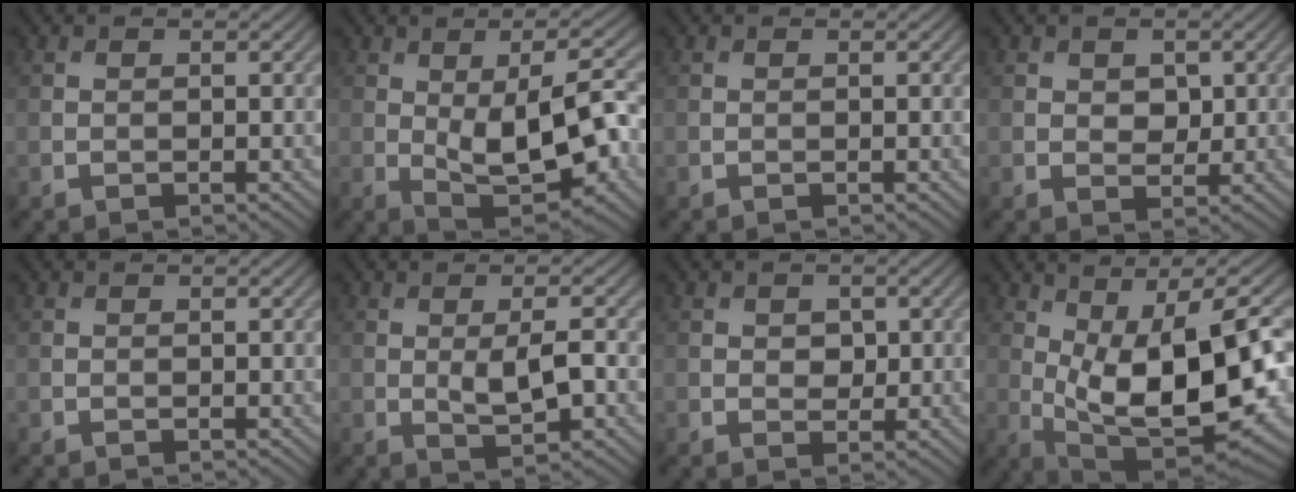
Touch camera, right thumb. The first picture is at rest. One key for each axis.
{"total": 11.4, "fx": -1.0, "fy": 4.9, "fz": 10.2, "tx": -0.171, "ty": -0.004, "tz": -0.013}
{"total": 0.0}
{"total": 2.1, "fx": 0.7, "fy": 1.6, "fz": 1.3, "tx": -0.025, "ty": -0.006, "tz": 0.010}
{"total": 0.0}
{"total": 4.5, "fx": -0.2, "fy": 1.6, "fz": 4.3, "tx": -0.082, "ty": -0.004, "tz": -0.002}
{"total": 1.7, "fx": 0.4, "fy": 1.4, "fz": 1.0, "tx": -0.019, "ty": -0.006, "tz": 0.005}
{"total": 16.1, "fx": 0.0, "fy": 6.4, "fz": 14.8, "tx": -0.250, "ty": -0.004, "tz": 0.020}